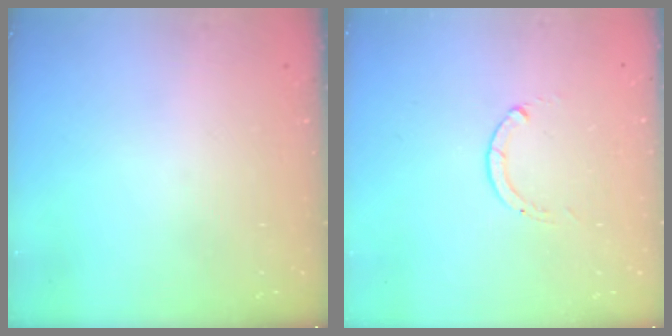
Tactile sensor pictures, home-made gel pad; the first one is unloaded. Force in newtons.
{"total": 0.0}